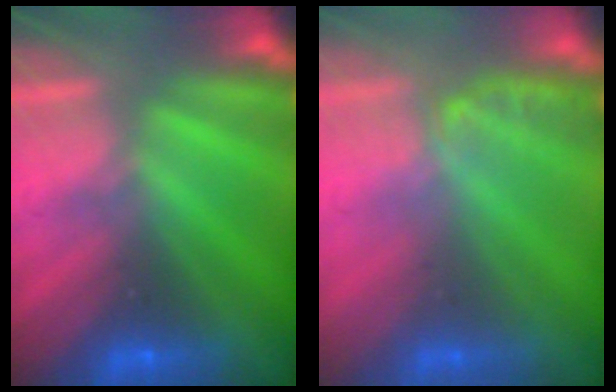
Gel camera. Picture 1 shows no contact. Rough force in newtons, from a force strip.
{"total": 1.1}